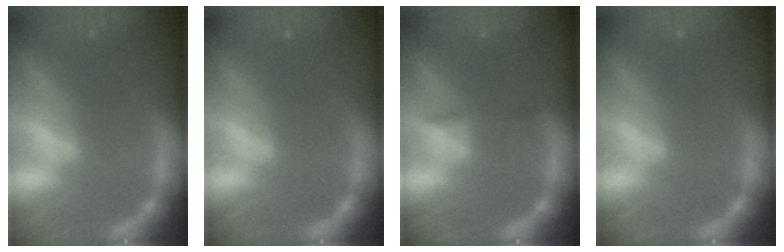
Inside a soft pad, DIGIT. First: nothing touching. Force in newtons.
{"total": 0.0}
{"total": 1.4}
{"total": 0.0}